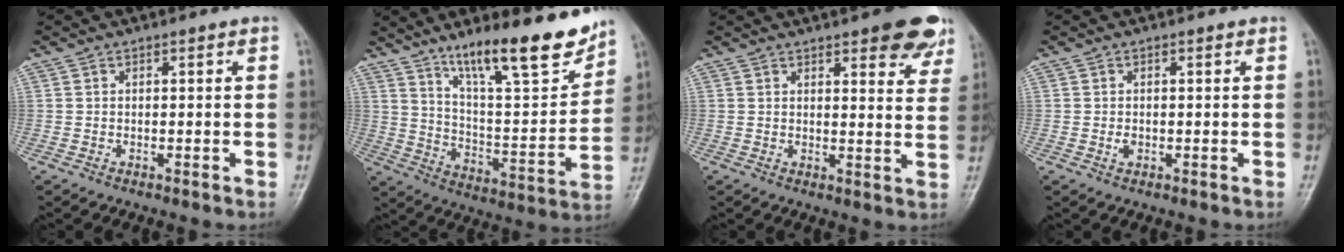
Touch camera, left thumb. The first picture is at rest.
{"total": 19.0, "force": [13.7, 4.1, 12.5], "torque": [-0.161, -0.081, 0.228]}
{"total": 10.4, "force": [6.7, 3.4, 7.1], "torque": [-0.053, -0.028, 0.075]}
{"total": 1.1, "force": [-0.1, 0.8, 0.7], "torque": [-0.011, 0.000, -0.001]}